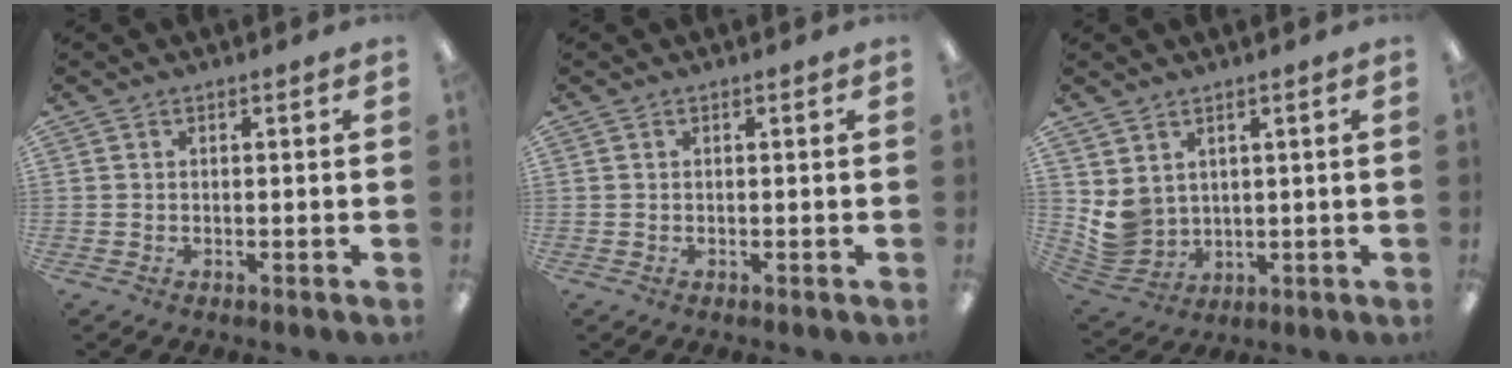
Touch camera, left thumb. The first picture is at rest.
{"total": 0.0}
{"total": 6.3, "force": [2.7, 5.4, 1.7], "torque": [-0.048, -0.016, 0.059]}